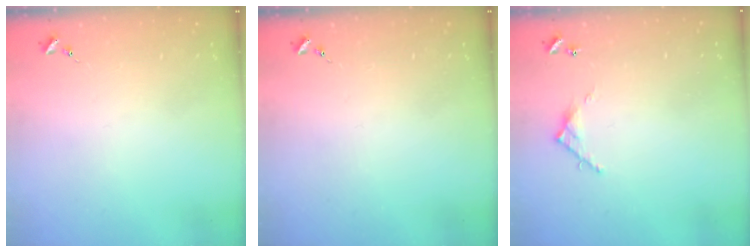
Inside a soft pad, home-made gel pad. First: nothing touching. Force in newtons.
{"total": 0.0}
{"total": 5.5, "press": 5.5, "slide": 0.3}